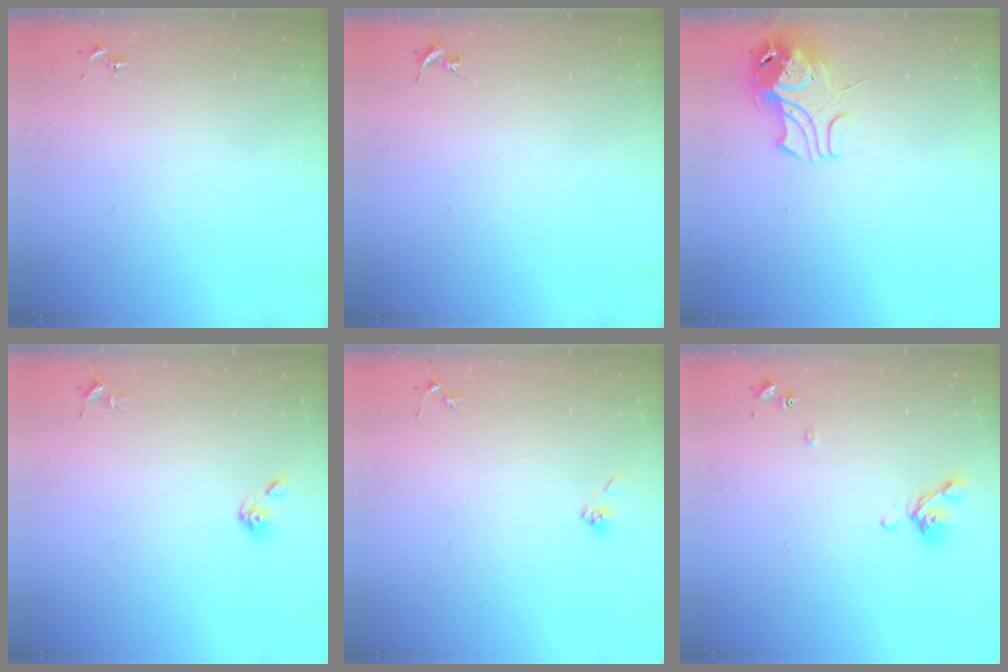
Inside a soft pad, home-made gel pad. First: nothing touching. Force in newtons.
{"total": 0.0}
{"total": 9.7, "press": 9.6, "slide": 1.4}
{"total": 5.2, "press": 5.1, "slide": 0.6}
{"total": 3.8, "press": 3.4, "slide": 1.7}
{"total": 8.6, "press": 8.4, "slide": 1.4}